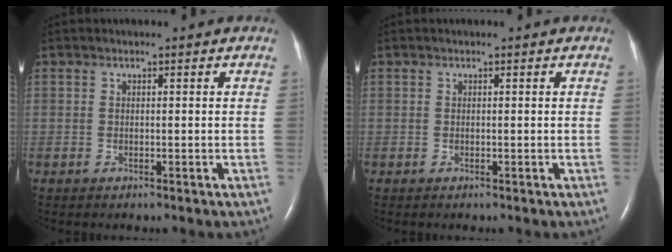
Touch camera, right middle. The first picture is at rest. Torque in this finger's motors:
{"motor_torque": [0.00, 0.00, 0.00, 0.00]}